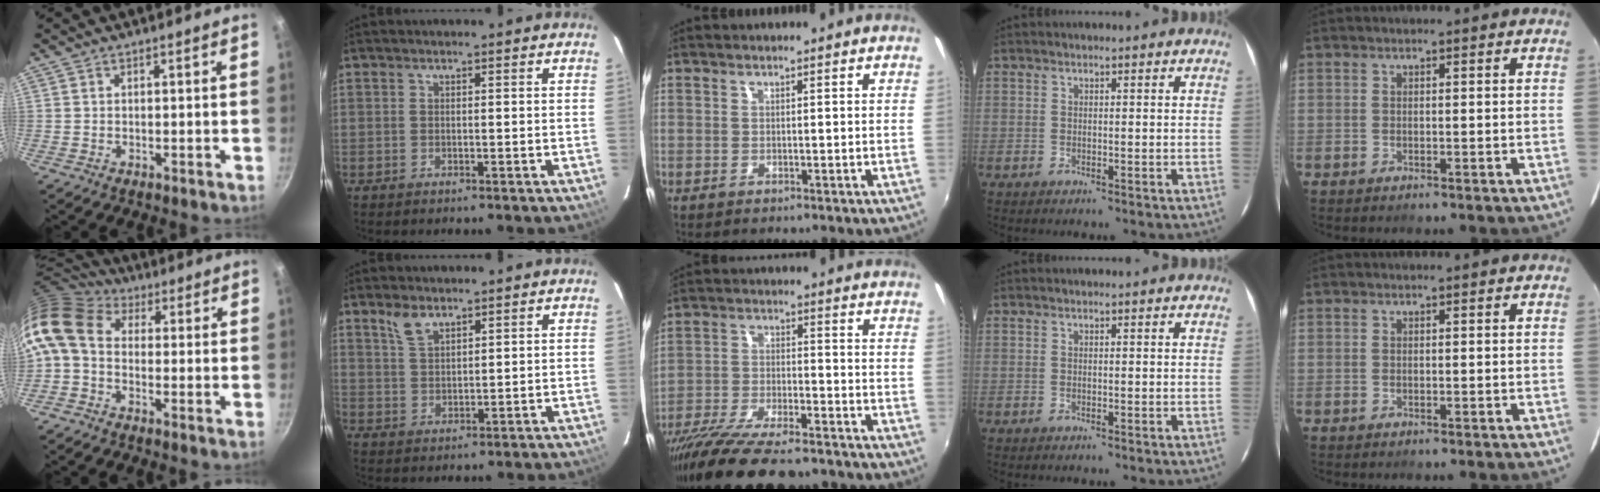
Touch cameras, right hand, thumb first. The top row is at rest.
{"thumb": {"total": 12.0, "force": [0.6, 8.8, 8.2], "torque": [-0.174, 0.031, -0.009]}, "index": {"total": 4.1, "force": [3.0, 1.7, 2.2], "torque": [-0.042, 0.002, 0.062]}, "middle": {"total": 19.6, "force": [-16.2, 4.5, 10.1], "torque": [-0.202, -0.046, -0.268]}}